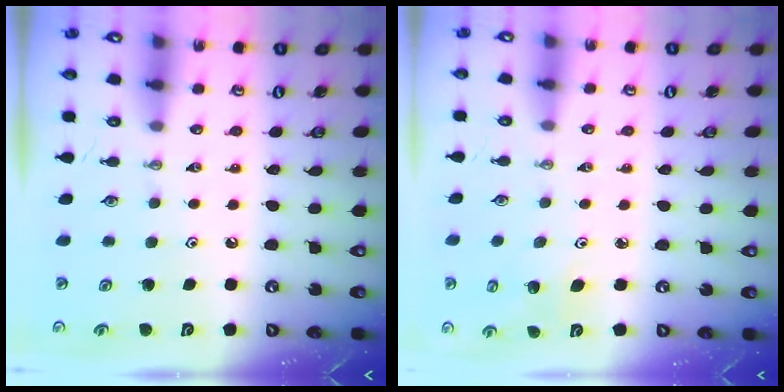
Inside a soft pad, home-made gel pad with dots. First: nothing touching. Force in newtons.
{"total": 4.9, "press": 4.8, "slide": 0.9}